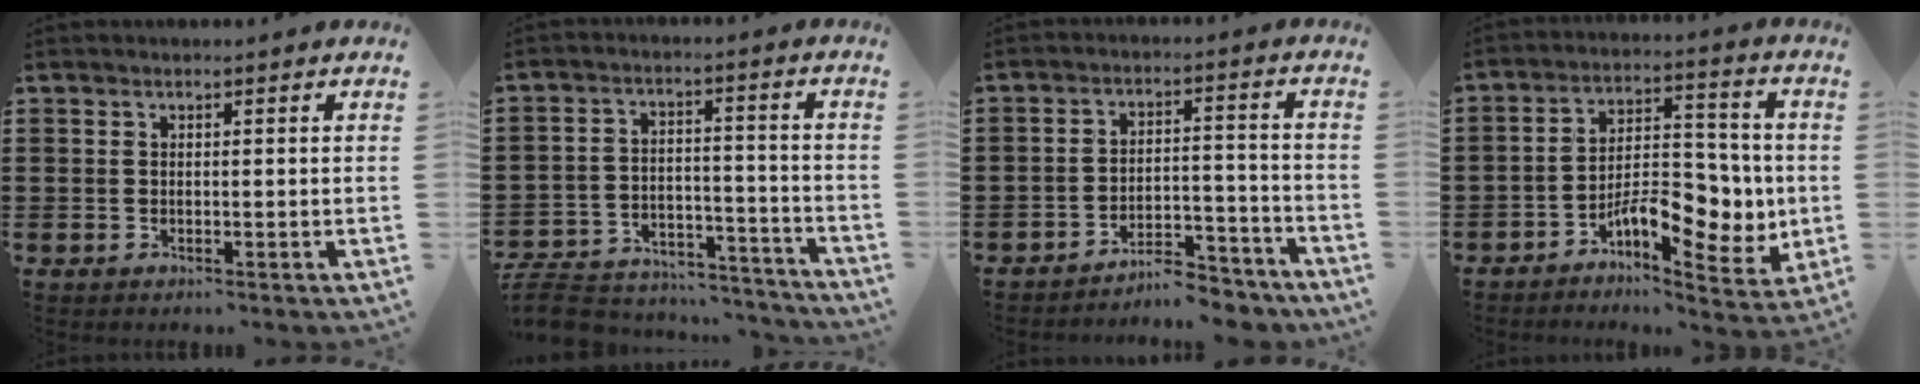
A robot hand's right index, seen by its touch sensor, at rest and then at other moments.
{"total": 7.0, "force": [-6.7, 1.5, 1.4], "torque": [-0.029, 0.016, -0.133]}
{"total": 6.5, "force": [-6.2, 1.0, 1.5], "torque": [-0.020, 0.020, -0.120]}
{"total": 10.3, "force": [-3.3, 5.3, 8.1], "torque": [-0.111, 0.010, -0.053]}